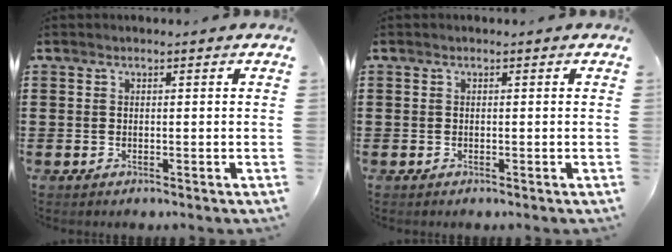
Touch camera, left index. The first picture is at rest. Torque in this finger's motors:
{"motor_torque": [0.00, 0.00, 0.00, 0.00]}